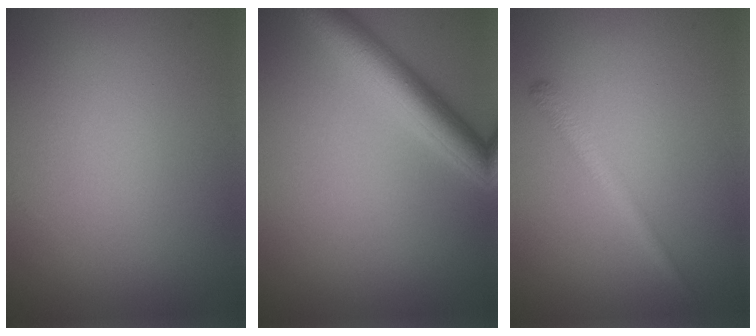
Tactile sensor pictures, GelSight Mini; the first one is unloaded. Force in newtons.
{"total": 4.5, "press": 4.5, "slide": 0.1}
{"total": 1.7, "press": 1.7, "slide": 0.1}